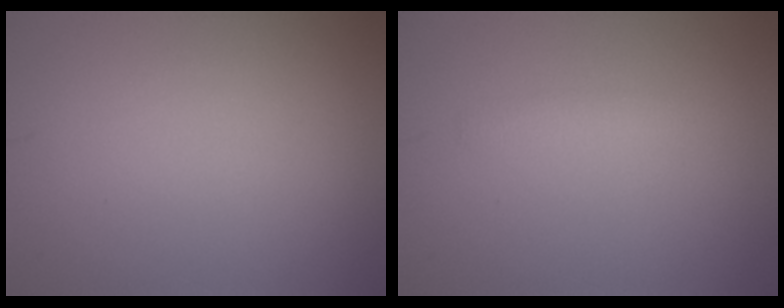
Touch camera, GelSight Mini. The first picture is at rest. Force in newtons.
{"total": 1.3, "press": 1.3, "slide": 0.1}